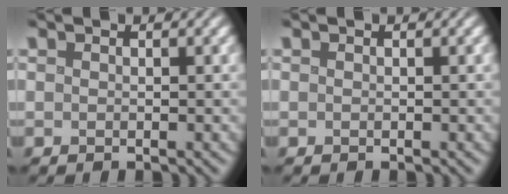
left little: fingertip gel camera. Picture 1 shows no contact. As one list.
[{"total": 0.0}]